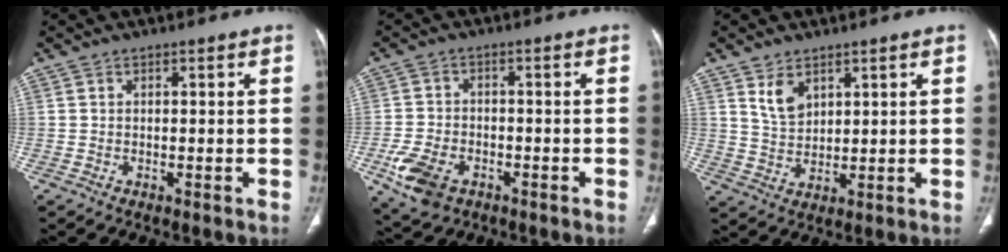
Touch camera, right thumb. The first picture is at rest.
{"total": 8.6, "force": [-3.9, 5.7, 5.2], "torque": [-0.105, 0.012, -0.063]}
{"total": 5.3, "force": [3.0, 3.1, 2.9], "torque": [-0.042, -0.021, 0.067]}